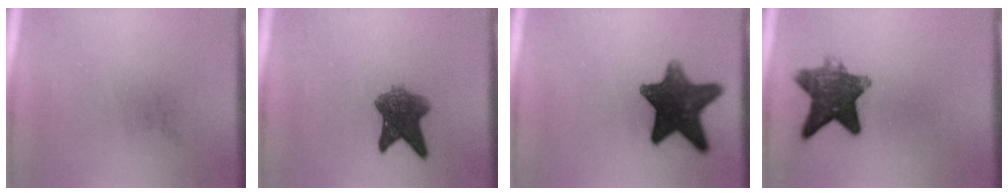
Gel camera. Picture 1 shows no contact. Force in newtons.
{"total": 6.3}
{"total": 12.2}
{"total": 8.9}